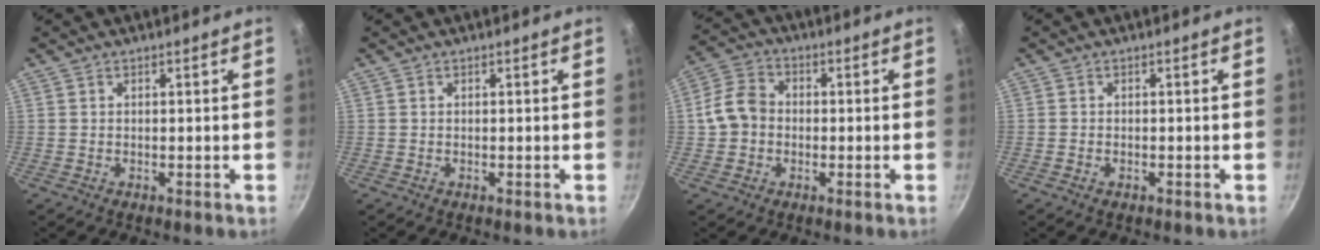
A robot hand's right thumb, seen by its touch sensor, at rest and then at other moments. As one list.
[{"total": 0.0}, {"total": 7.4, "force": [-0.6, 6.1, 4.1], "torque": [-0.055, 0.019, -0.027]}, {"total": 1.1, "force": [-0.6, 0.7, 0.6], "torque": [-0.013, 0.001, -0.012]}]